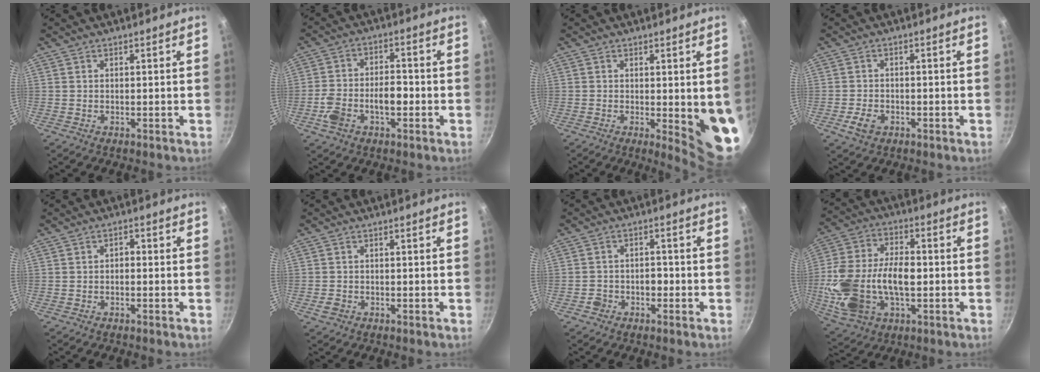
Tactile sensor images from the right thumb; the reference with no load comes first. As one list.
[{"total": 8.6, "force": [-2.7, 5.0, 6.5], "torque": [-0.105, 0.037, -0.052]}, {"total": 8.8, "force": [-0.5, 2.3, 8.5], "torque": [-0.083, -0.018, -0.002]}, {"total": 4.0, "force": [-1.7, 2.7, 2.3], "torque": [-0.041, 0.012, -0.029]}, {"total": 1.4, "force": [-0.5, 0.9, 1.0], "torque": [-0.013, 0.011, -0.009]}, {"total": 1.9, "force": [-0.8, 1.4, 0.8], "torque": [-0.017, 0.006, -0.015]}, {"total": 3.3, "force": [-1.5, 2.6, 1.4], "torque": [-0.002, 0.026, -0.025]}, {"total": 19.0, "force": [-2.2, 11.6, 14.9], "torque": [-0.286, 0.026, -0.035]}]